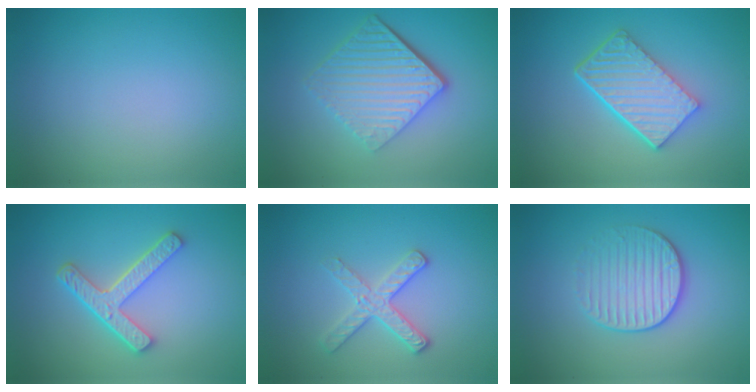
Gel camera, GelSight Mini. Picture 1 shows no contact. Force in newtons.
{"total": 6.5, "press": 4.3, "slide": 4.8}
{"total": 5.9, "press": 4.2, "slide": 4.2}
{"total": 4.4, "press": 3.3, "slide": 2.9}
{"total": 2.8, "press": 2.6, "slide": 1.0}
{"total": 3.3, "press": 3.1, "slide": 1.2}